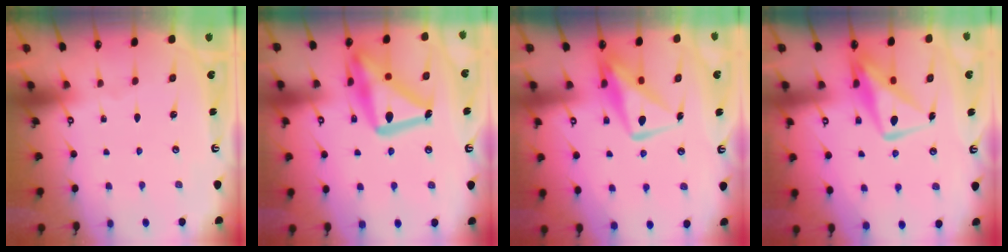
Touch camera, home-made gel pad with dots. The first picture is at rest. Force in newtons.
{"total": 22.3, "press": 22.3, "slide": 1.6}
{"total": 10.8, "press": 10.8, "slide": 1.0}
{"total": 10.8, "press": 10.8, "slide": 1.0}